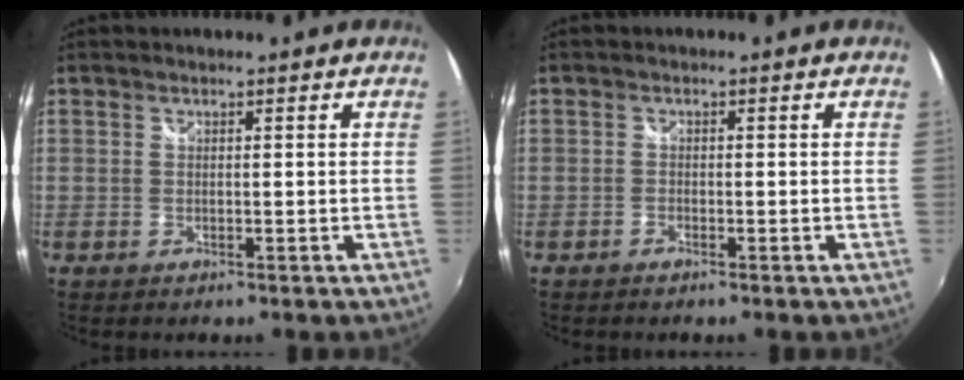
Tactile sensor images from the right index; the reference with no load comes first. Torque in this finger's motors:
{"motor_torque": [-0.01, 0.00, 0.10, 0.00]}